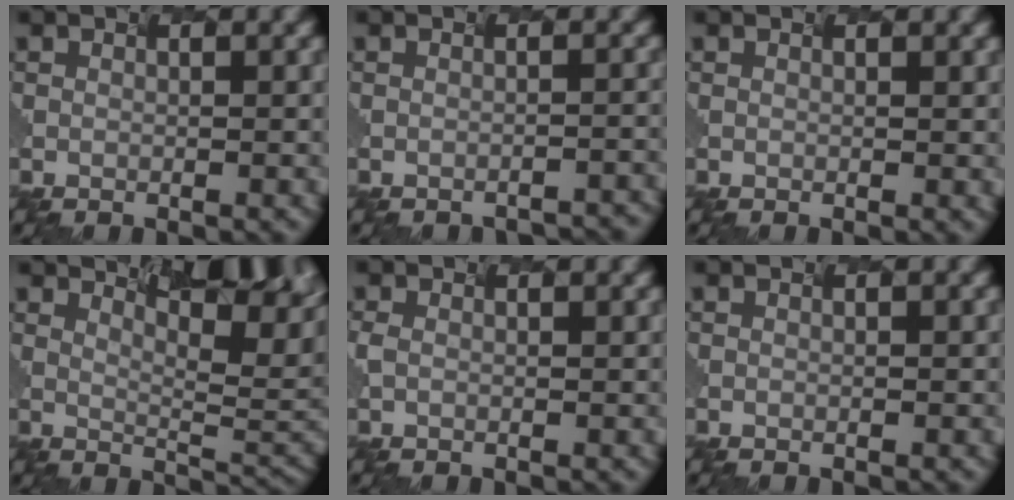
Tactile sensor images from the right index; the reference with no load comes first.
{"total": 2.1, "force": [-1.8, 0.5, 1.1], "torque": [0.001, 0.004, -0.017]}
{"total": 0.0}
{"total": 7.5, "force": [4.5, 2.0, 5.7], "torque": [-0.083, 0.004, 0.088]}
{"total": 0.0}
{"total": 0.0}